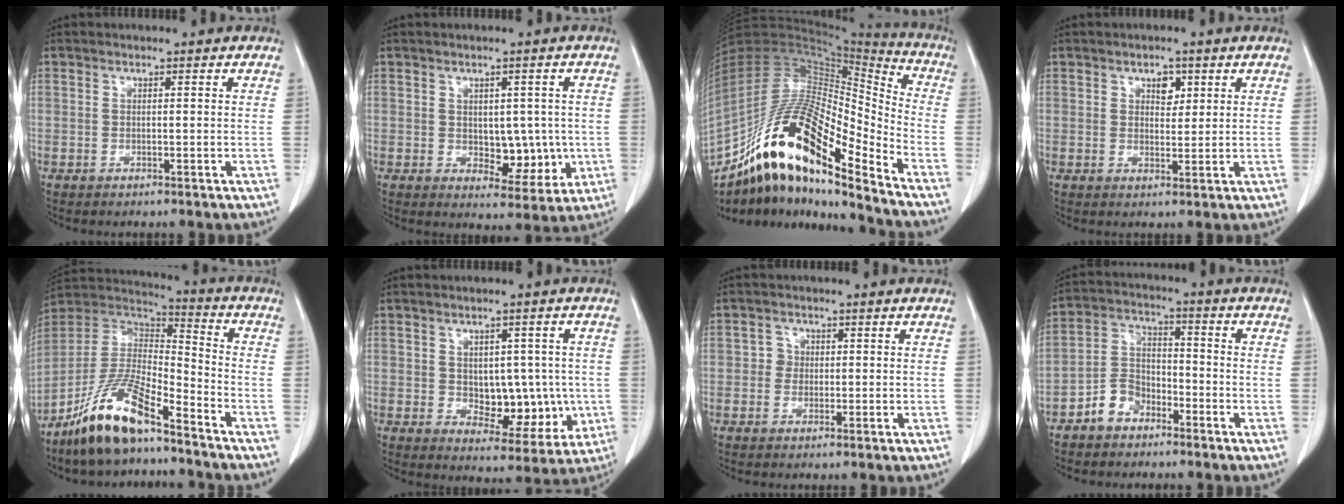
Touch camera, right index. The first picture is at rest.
{"total": 6.4, "force": [-0.4, 3.9, 5.1], "torque": [-0.052, 0.000, 0.008]}
{"total": 23.7, "force": [-15.5, 4.4, 17.4], "torque": [-0.338, -0.004, -0.280]}
{"total": 2.8, "force": [1.4, 1.7, 1.8], "torque": [-0.022, 0.001, 0.022]}
{"total": 14.4, "force": [-10.2, 2.8, 9.8], "torque": [-0.197, 0.002, -0.190]}
{"total": 9.0, "force": [-0.5, 5.6, 6.9], "torque": [-0.071, 0.009, 0.012]}
{"total": 1.6, "force": [0.0, 1.6, 0.3], "torque": [0.003, 0.005, -0.003]}
{"total": 6.2, "force": [-4.0, 4.1, 2.3], "torque": [-0.049, 0.015, -0.078]}